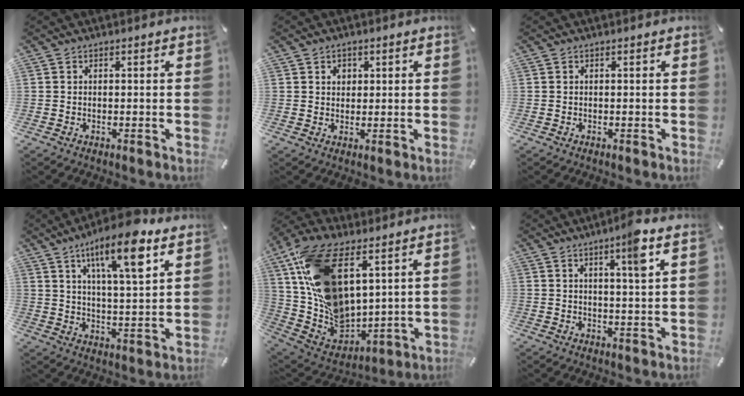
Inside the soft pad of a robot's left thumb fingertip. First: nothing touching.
{"total": 2.1, "force": [0.8, 1.9, 0.7], "torque": [0.000, -0.002, 0.009]}
{"total": 0.0}
{"total": 14.6, "force": [8.8, 3.8, 11.0], "torque": [-0.173, -0.037, 0.140]}
{"total": 21.7, "force": [8.7, 12.7, 15.2], "torque": [-0.310, -0.050, 0.165]}
{"total": 6.9, "force": [3.6, 0.2, 5.8], "torque": [-0.098, -0.011, 0.053]}